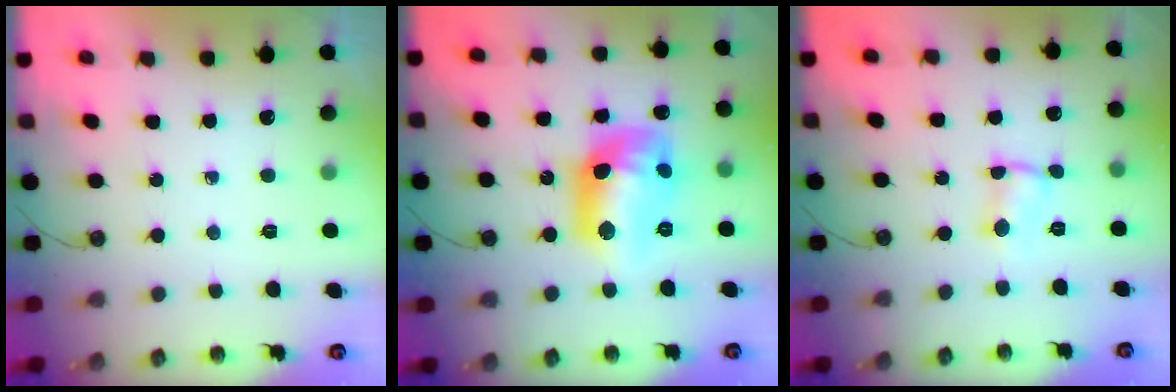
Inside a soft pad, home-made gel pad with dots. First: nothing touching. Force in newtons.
{"total": 15.1, "press": 15.0, "slide": 1.1}
{"total": 1.4, "press": 1.4, "slide": 0.1}